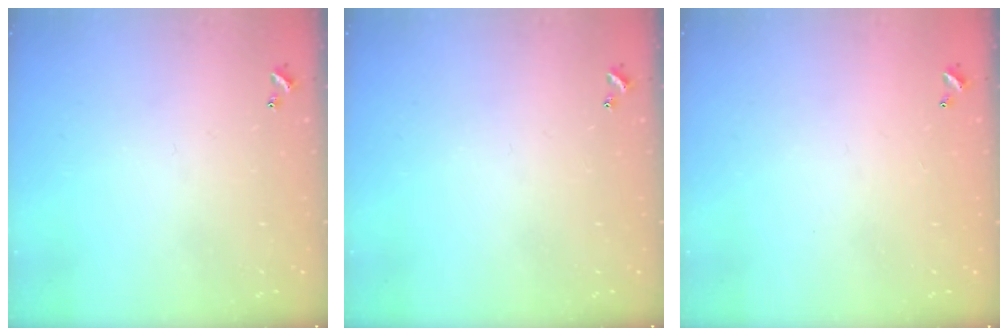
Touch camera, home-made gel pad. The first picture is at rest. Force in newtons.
{"total": 0.0}
{"total": 2.8, "press": 2.8, "slide": 0.1}